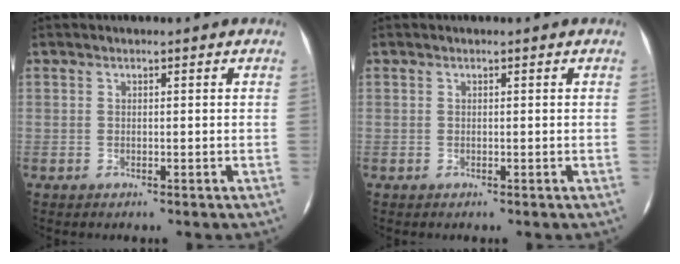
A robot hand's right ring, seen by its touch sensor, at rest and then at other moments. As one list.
[{"total": 0.0}]